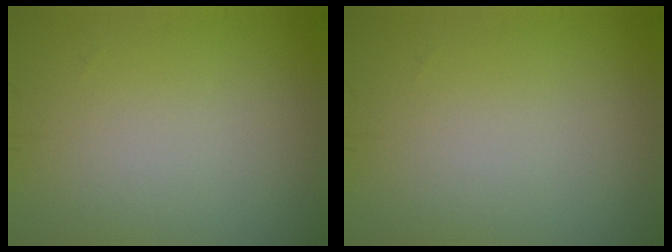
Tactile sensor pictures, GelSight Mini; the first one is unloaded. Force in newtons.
{"total": 0.0}